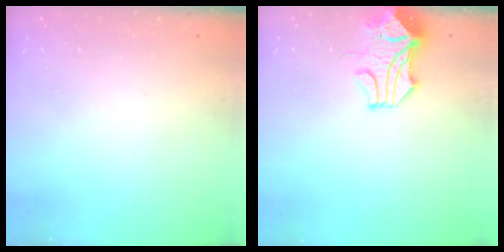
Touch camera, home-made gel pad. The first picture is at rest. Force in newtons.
{"total": 2.2, "press": 2.0, "slide": 1.0}